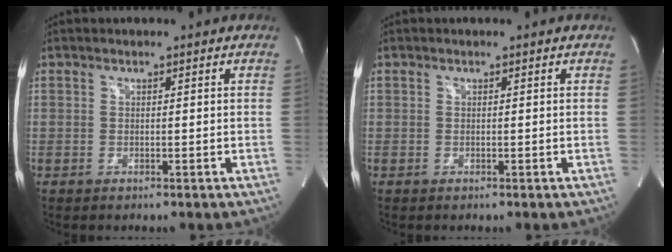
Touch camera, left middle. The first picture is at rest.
{"total": 0.0}